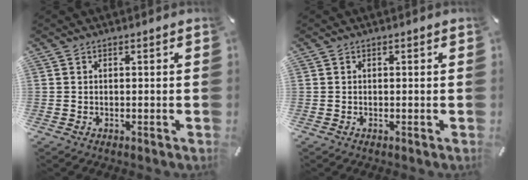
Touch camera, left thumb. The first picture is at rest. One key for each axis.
{"total": 0.0}